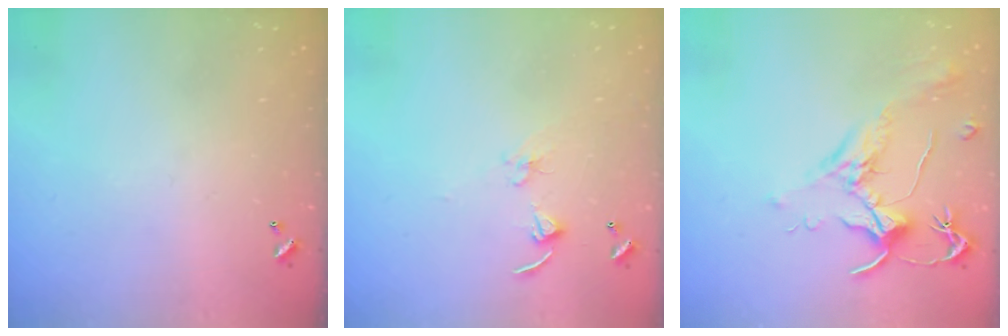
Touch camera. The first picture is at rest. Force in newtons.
{"total": 2.7, "press": 2.7, "slide": 0.2}
{"total": 1.8, "press": 1.7, "slide": 0.6}